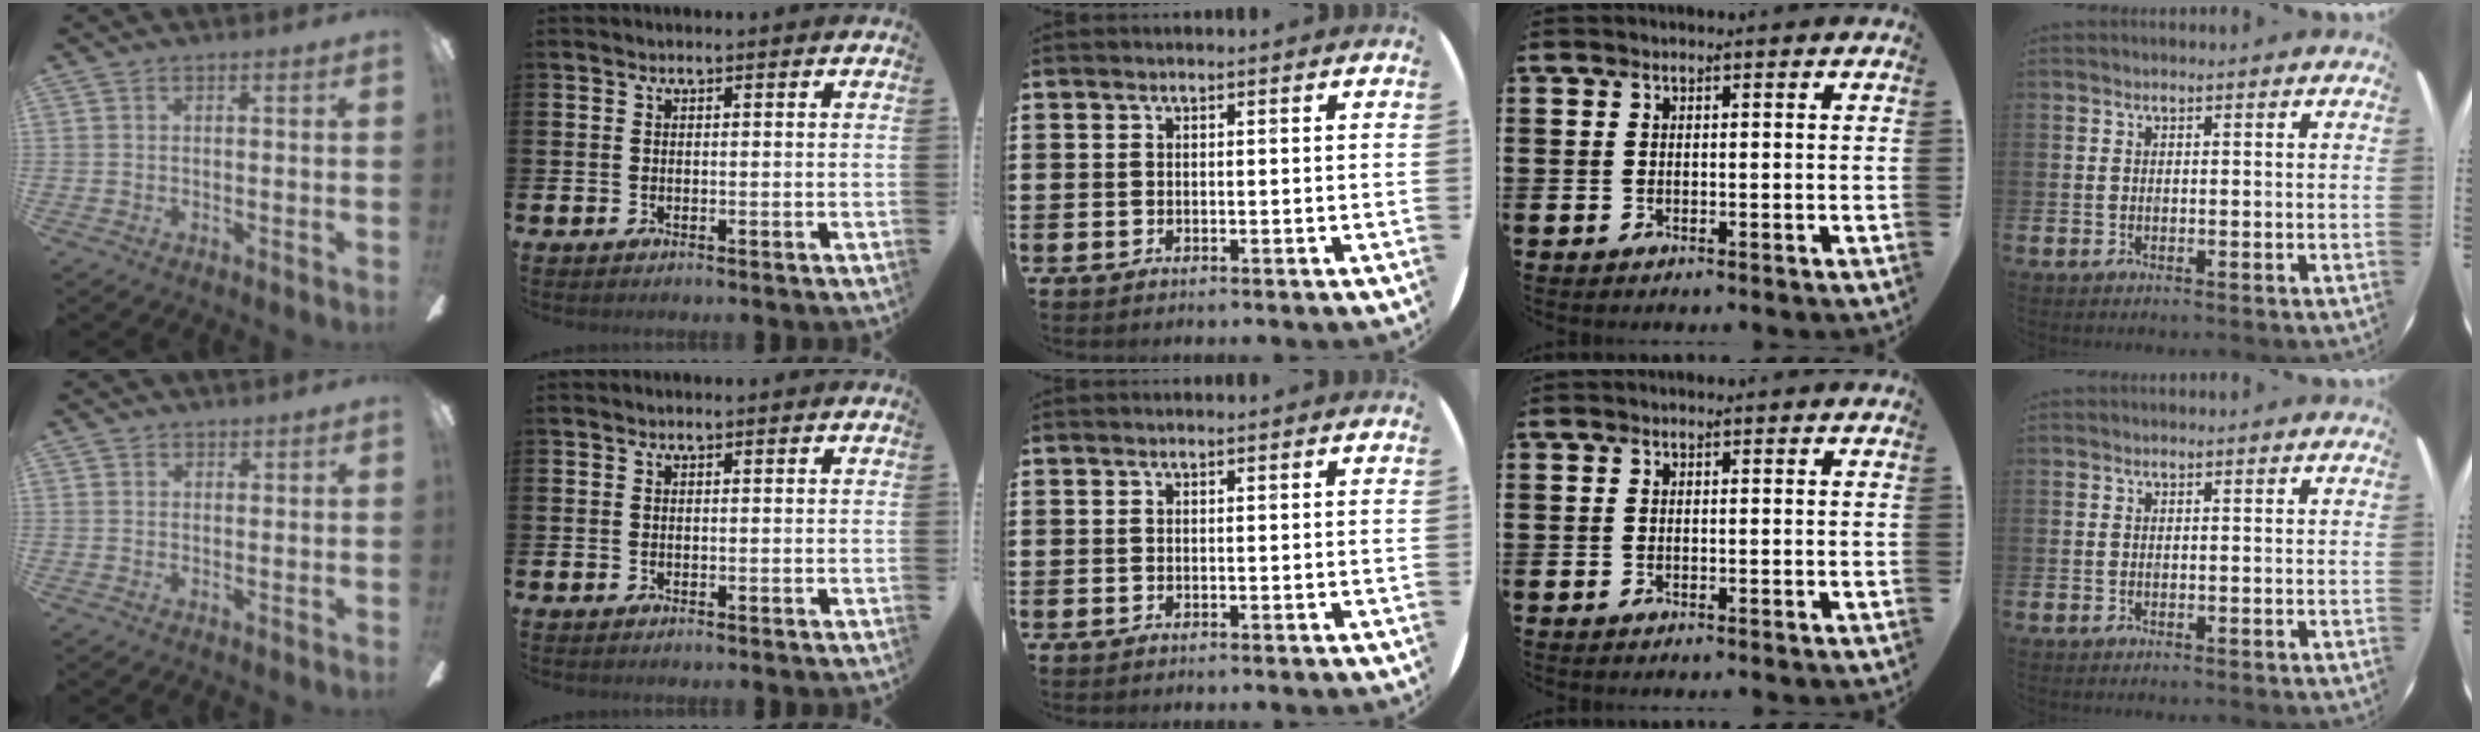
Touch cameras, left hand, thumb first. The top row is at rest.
{"thumb": {"total": 1.0, "force": [0.9, 0.5, 0.0], "torque": [0.001, -0.001, 0.018]}}